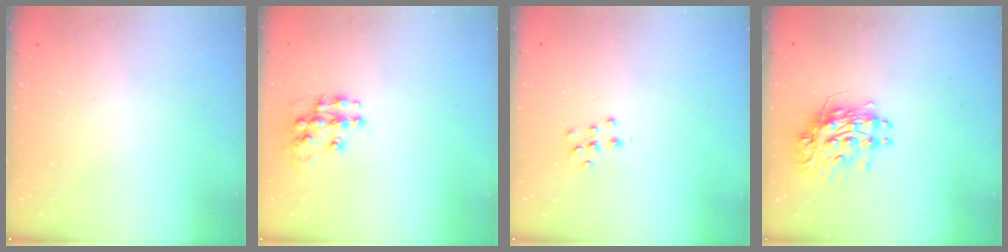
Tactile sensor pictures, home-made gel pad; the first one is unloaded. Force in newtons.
{"total": 10.9, "press": 10.9, "slide": 0.8}
{"total": 7.2, "press": 7.2, "slide": 0.5}
{"total": 10.7, "press": 10.7, "slide": 0.9}